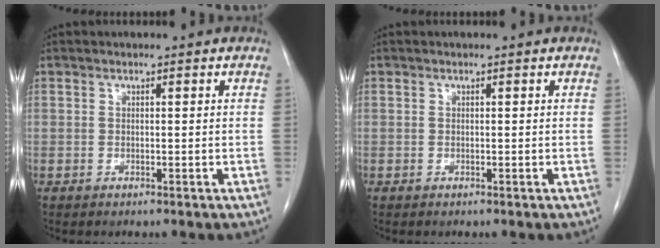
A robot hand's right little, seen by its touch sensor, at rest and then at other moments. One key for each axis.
{"total": 0.0}